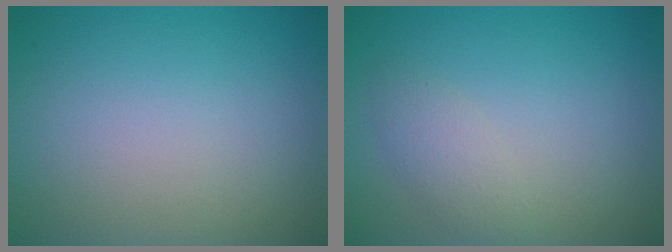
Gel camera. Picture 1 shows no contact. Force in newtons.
{"total": 1.8, "press": 1.8, "slide": 0.1}